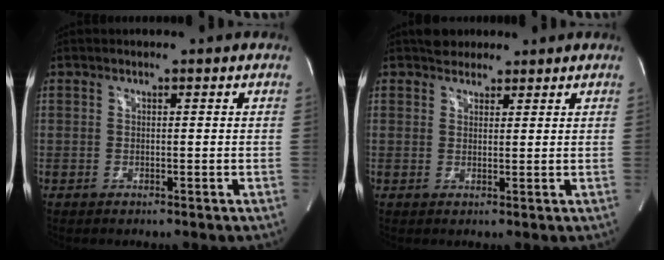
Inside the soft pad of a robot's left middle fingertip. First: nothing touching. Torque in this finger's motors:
{"motor_torque": [0.08, -0.05, -0.02, 0.02]}